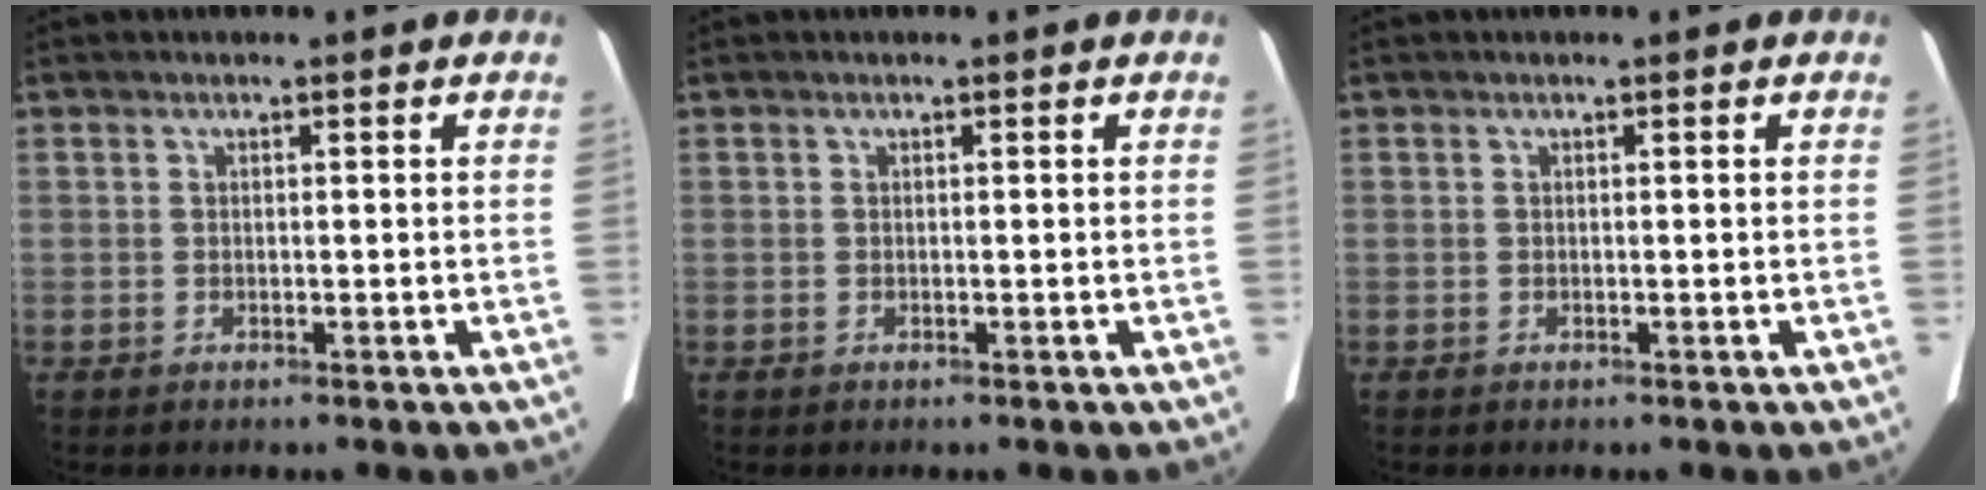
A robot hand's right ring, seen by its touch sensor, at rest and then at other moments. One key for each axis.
{"total": 0.0}
{"total": 0.0}